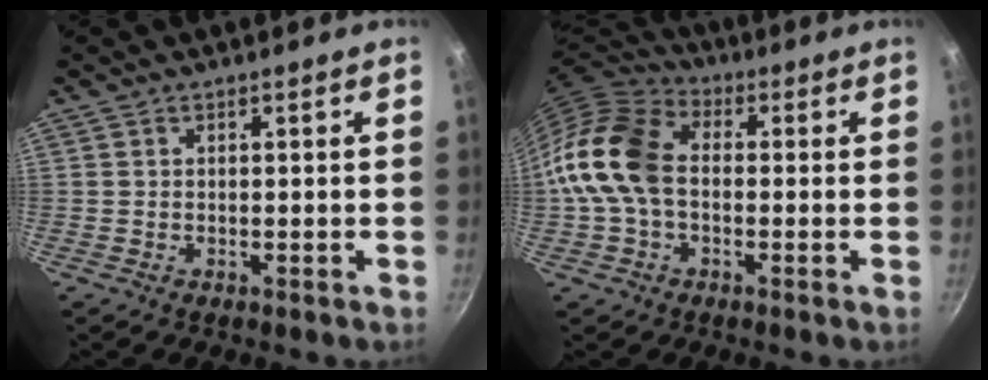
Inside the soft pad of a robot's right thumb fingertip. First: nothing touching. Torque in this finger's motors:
{"motor_torque": [1.82, 1.82, 0.90, -0.78, 0.39]}